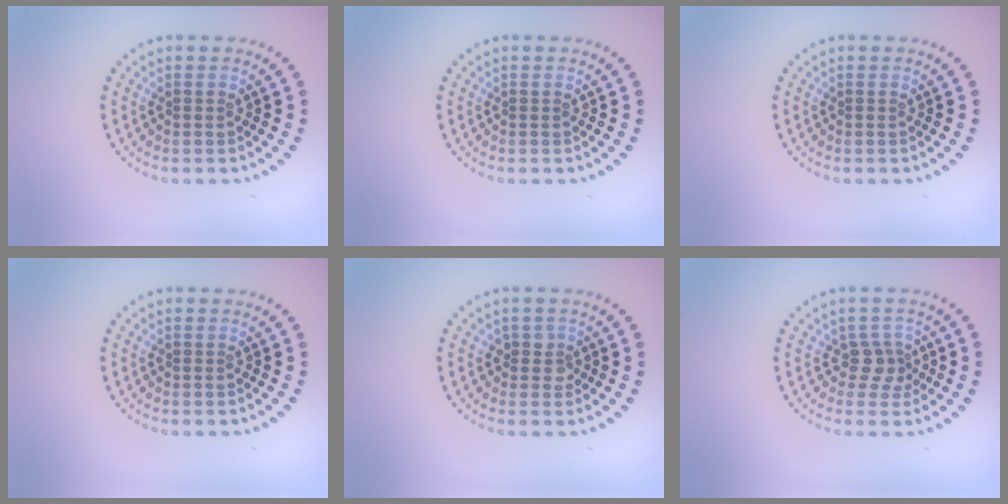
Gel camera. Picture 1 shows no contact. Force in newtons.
{"total": 0.0}
{"total": 0.0}
{"total": 0.0}
{"total": 1.5, "press": 1.2, "slide": 0.9}
{"total": 2.0, "press": 1.6, "slide": 1.2}